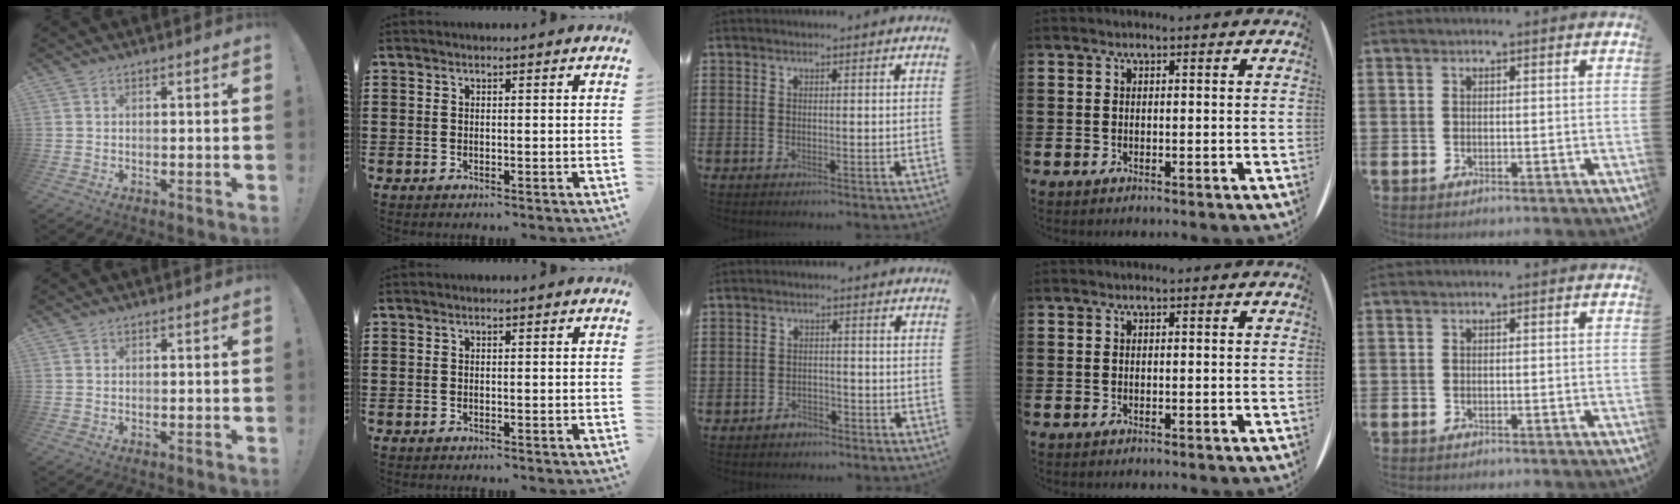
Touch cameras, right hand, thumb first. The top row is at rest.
{"middle": {"total": 2.4, "force": [-2.2, 1.1, 0.3], "torque": [-0.011, 0.004, -0.046]}}